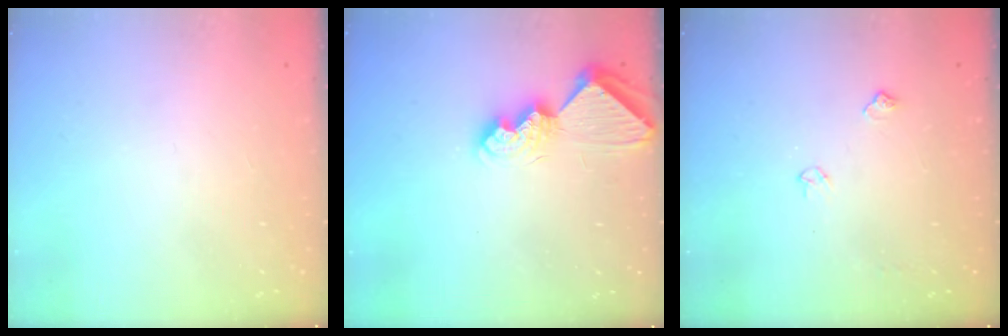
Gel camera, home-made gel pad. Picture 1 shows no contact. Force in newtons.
{"total": 9.5, "press": 9.4, "slide": 0.8}
{"total": 4.9, "press": 4.8, "slide": 0.7}